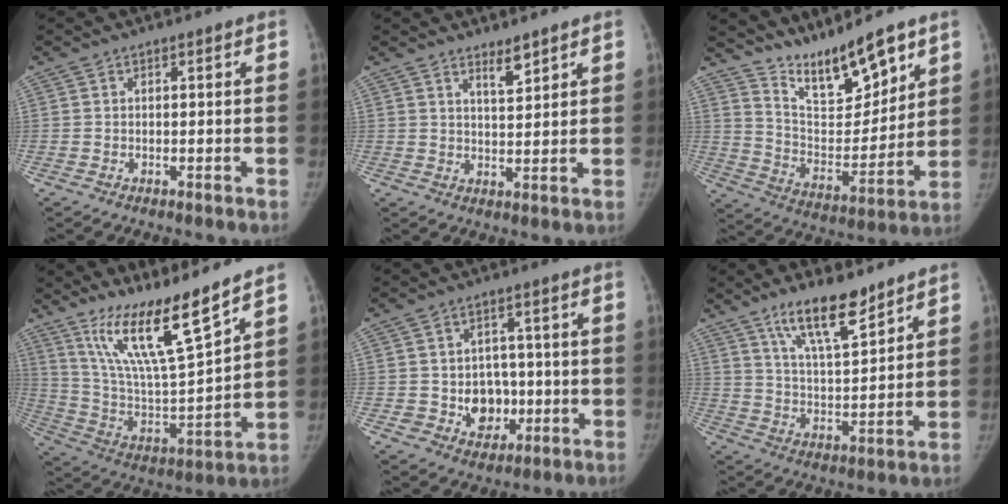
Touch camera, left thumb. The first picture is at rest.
{"total": 3.5, "force": [2.8, 0.7, 2.0], "torque": [-0.025, -0.027, 0.049]}
{"total": 14.9, "force": [11.8, 4.3, 8.1], "torque": [-0.096, -0.079, 0.218]}
{"total": 17.5, "force": [12.8, 1.8, 11.9], "torque": [-0.195, -0.078, 0.245]}
{"total": 8.7, "force": [-1.3, 7.2, 4.8], "torque": [-0.031, 0.011, -0.008]}
{"total": 12.0, "force": [8.5, 3.3, 7.8], "torque": [-0.119, -0.057, 0.159]}